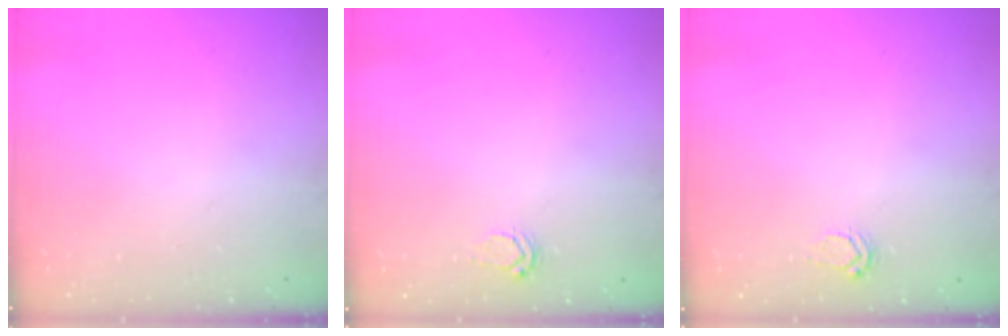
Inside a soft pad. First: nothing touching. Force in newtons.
{"total": 2.6, "press": 2.6, "slide": 0.3}
{"total": 2.6, "press": 2.6, "slide": 0.3}